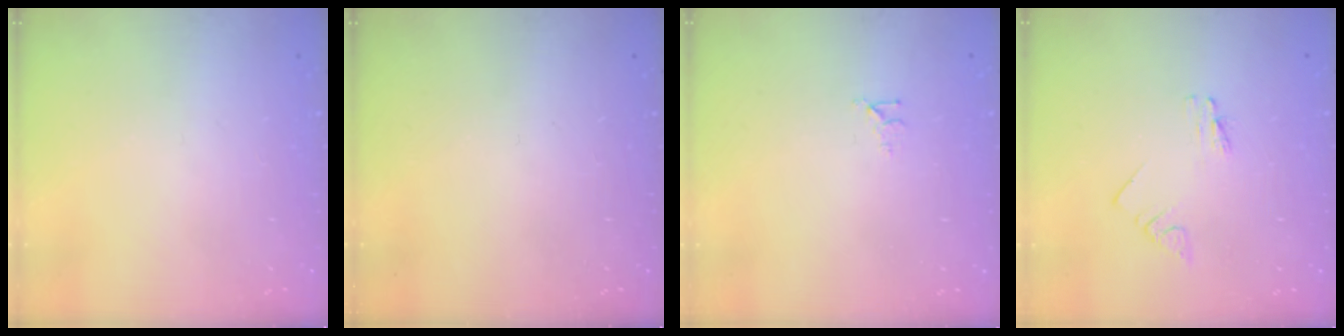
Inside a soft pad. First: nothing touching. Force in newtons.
{"total": 0.0}
{"total": 3.3, "press": 3.3, "slide": 0.2}
{"total": 1.1, "press": 1.1, "slide": 0.0}